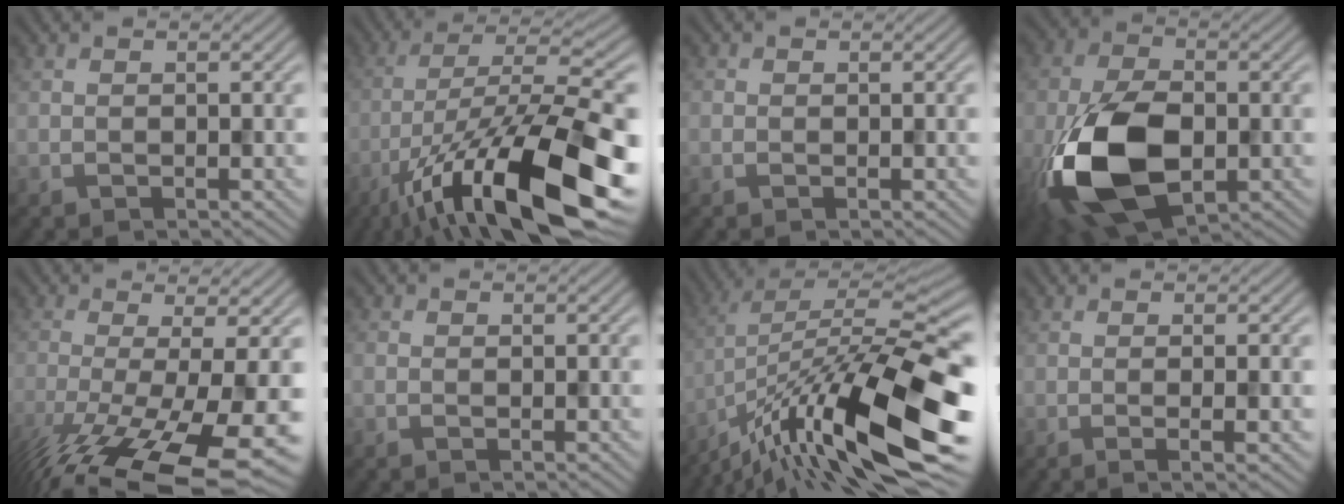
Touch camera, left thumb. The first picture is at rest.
{"total": 19.3, "force": [-9.3, 5.5, 15.9], "torque": [-0.275, -0.010, -0.168]}
{"total": 0.6, "force": [-0.2, 0.5, -0.2], "torque": [0.005, -0.009, -0.006]}
{"total": 16.3, "force": [-4.6, 9.7, 12.2], "torque": [-0.280, -0.040, -0.077]}
{"total": 15.0, "force": [-7.3, 3.5, 12.7], "torque": [-0.233, -0.032, -0.107]}
{"total": 0.6, "force": [-0.5, 0.4, 0.0], "torque": [-0.003, -0.006, -0.010]}
{"total": 17.6, "force": [-8.9, 4.7, 14.4], "torque": [-0.263, 0.007, -0.161]}
{"total": 2.4, "force": [-0.1, 0.4, 2.3], "torque": [-0.035, 0.002, -0.010]}